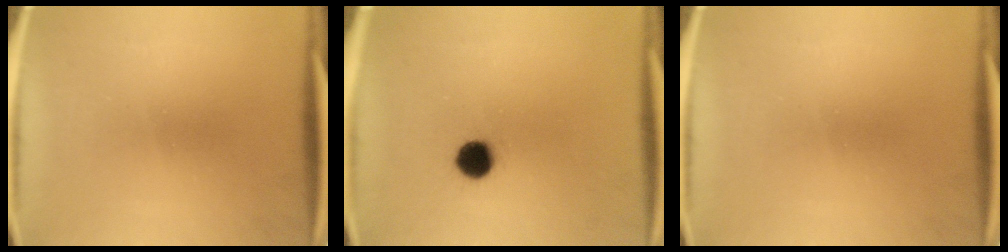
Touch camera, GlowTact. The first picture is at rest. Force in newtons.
{"total": 5.9}
{"total": 0.0}